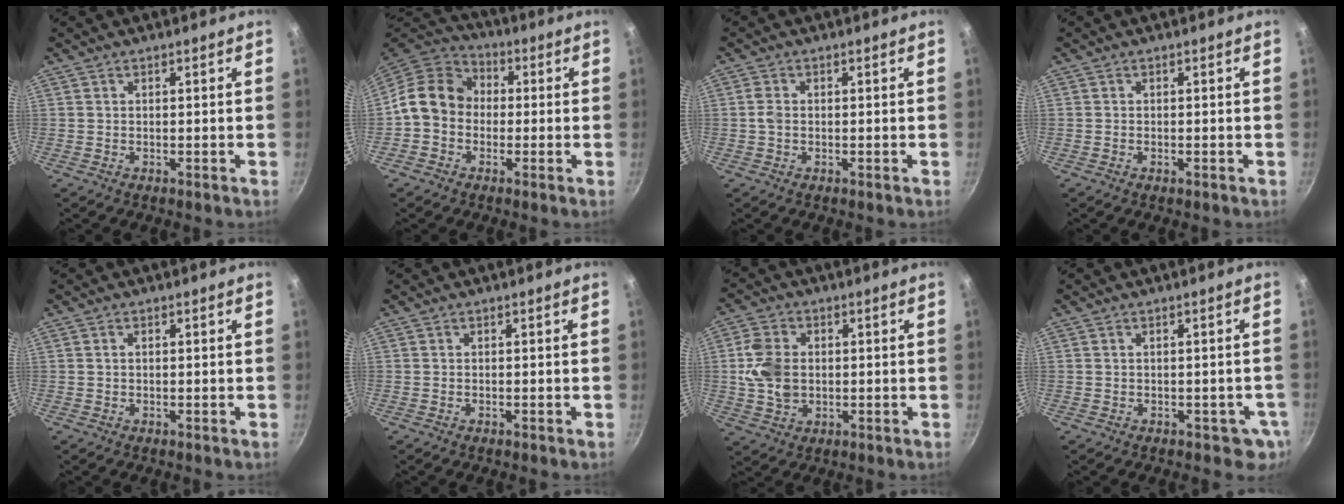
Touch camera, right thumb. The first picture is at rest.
{"total": 12.1, "force": [-0.5, 10.2, 6.5], "torque": [-0.085, 0.032, -0.034]}
{"total": 1.7, "force": [-0.2, 1.2, 1.2], "torque": [-0.026, 0.006, -0.006]}
{"total": 0.5, "force": [-0.3, 0.2, 0.5], "torque": [-0.007, 0.000, -0.004]}
{"total": 0.5, "force": [0.1, 0.4, 0.4], "torque": [-0.007, 0.003, 0.001]}
{"total": 0.0}
{"total": 8.5, "force": [0.3, 6.3, 5.7], "torque": [-0.097, 0.001, 0.001]}
{"total": 2.9, "force": [-0.8, 2.1, 1.9], "torque": [0.002, 0.012, 0.002]}